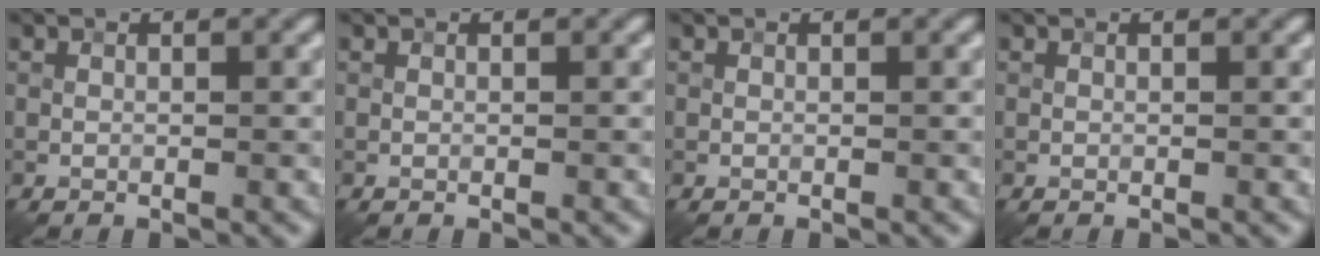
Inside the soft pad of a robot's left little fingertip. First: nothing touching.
{"total": 0.0}
{"total": 0.0}
{"total": 0.0}